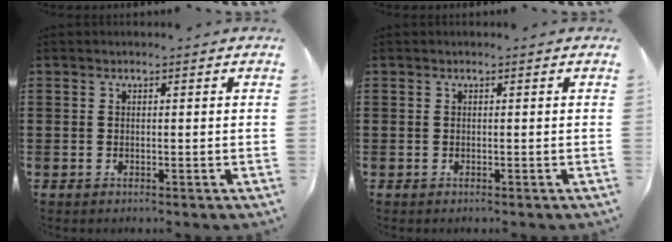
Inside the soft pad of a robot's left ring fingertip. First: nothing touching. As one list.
[{"total": 0.0}]